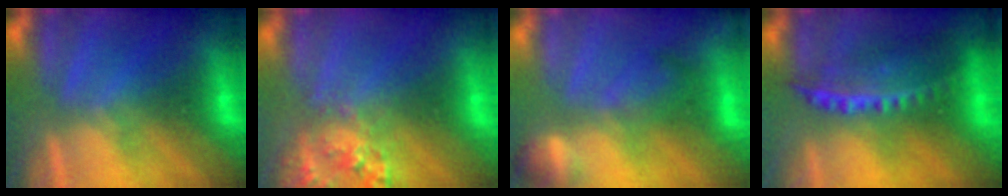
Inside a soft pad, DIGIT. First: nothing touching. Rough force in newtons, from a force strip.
{"total": 2.7}
{"total": 2.4}
{"total": 6.5}